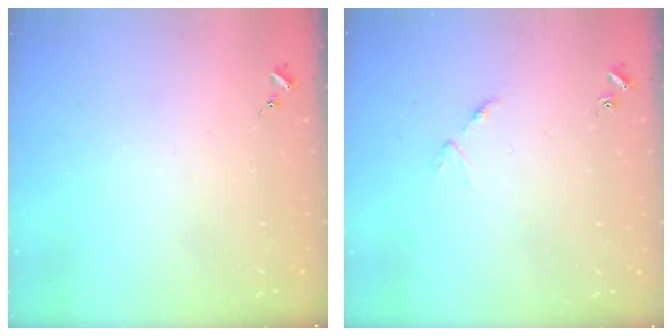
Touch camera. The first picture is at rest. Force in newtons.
{"total": 3.8, "press": 3.8, "slide": 0.5}